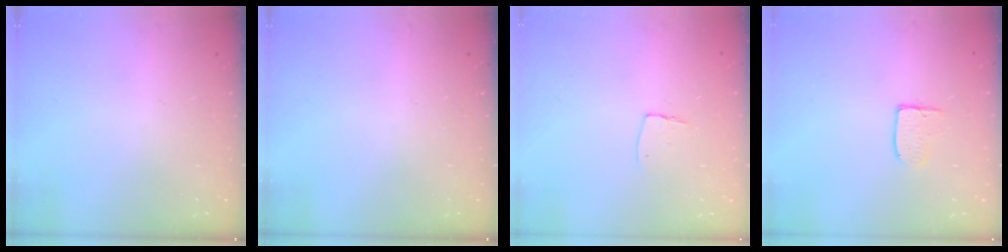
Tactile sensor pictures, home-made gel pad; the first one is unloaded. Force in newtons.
{"total": 0.0}
{"total": 4.9, "press": 4.8, "slide": 0.3}
{"total": 5.2, "press": 5.2, "slide": 0.5}